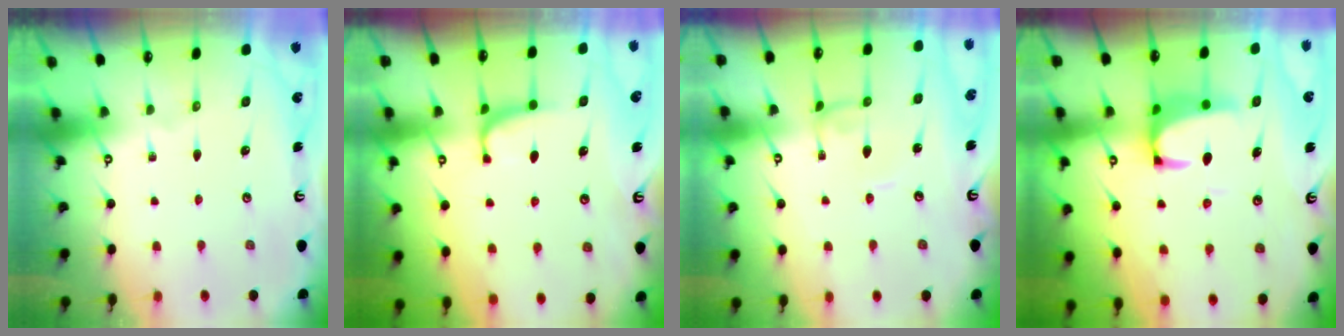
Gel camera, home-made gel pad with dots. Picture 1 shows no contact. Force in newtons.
{"total": 0.8, "press": 0.6, "slide": 0.5}
{"total": 1.1, "press": 1.0, "slide": 0.3}
{"total": 3.9, "press": 3.8, "slide": 1.0}